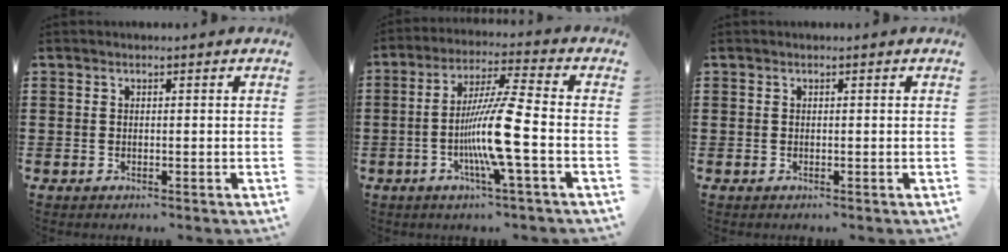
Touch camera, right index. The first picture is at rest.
{"total": 10.8, "force": [-2.9, -0.1, 10.4], "torque": [-0.206, -0.013, -0.063]}
{"total": 0.0}